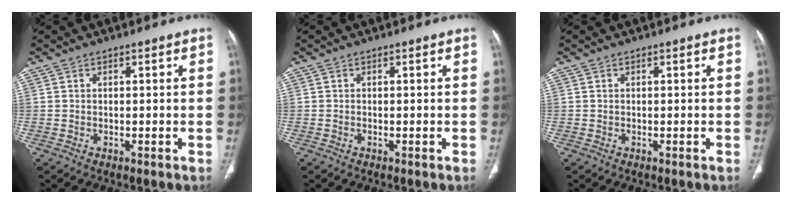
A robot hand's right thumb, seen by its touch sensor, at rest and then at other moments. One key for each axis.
{"total": 0.0}
{"total": 0.0}